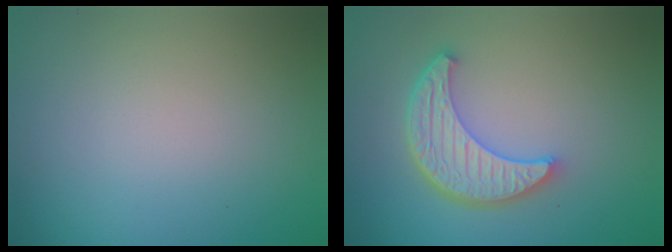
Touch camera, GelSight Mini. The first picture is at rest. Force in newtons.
{"total": 5.5, "press": 4.2, "slide": 3.6}